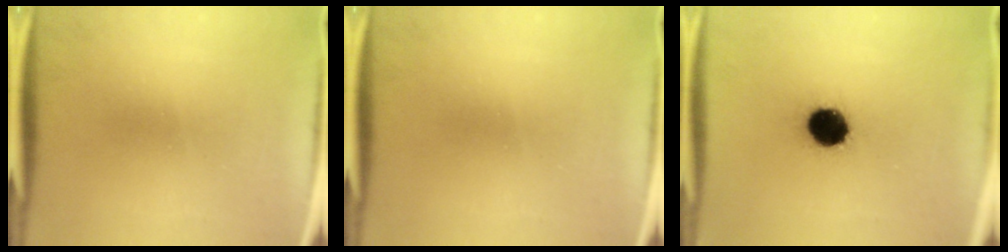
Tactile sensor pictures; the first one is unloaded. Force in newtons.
{"total": 0.0}
{"total": 12.5}